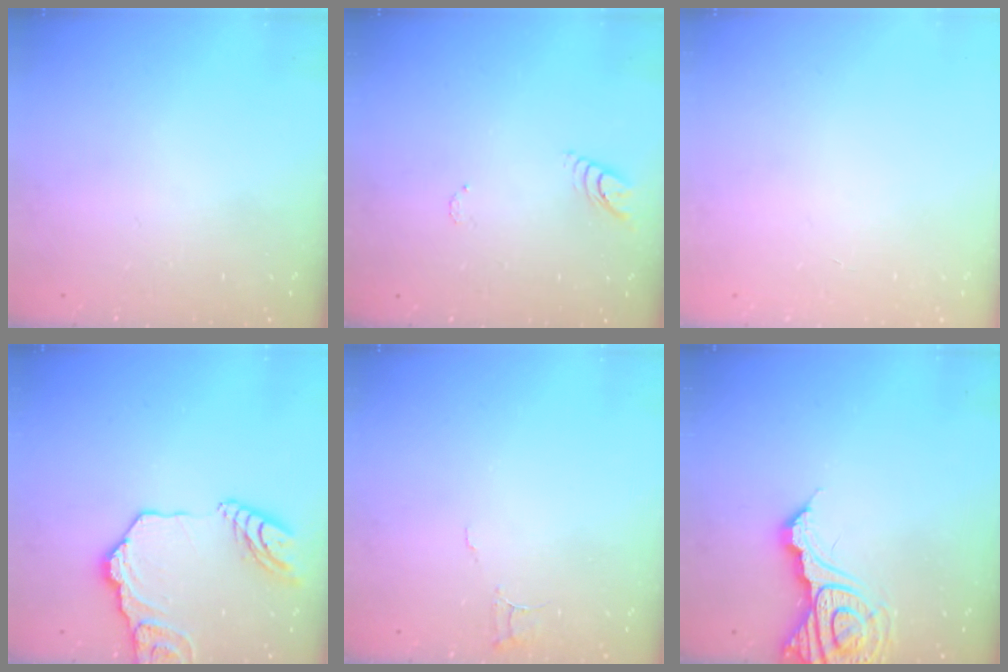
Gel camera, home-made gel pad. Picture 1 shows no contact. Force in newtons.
{"total": 4.8, "press": 4.8, "slide": 0.4}
{"total": 0.0}
{"total": 17.4, "press": 17.3, "slide": 2.2}
{"total": 3.7, "press": 3.7, "slide": 0.4}
{"total": 13.5, "press": 13.4, "slide": 1.5}